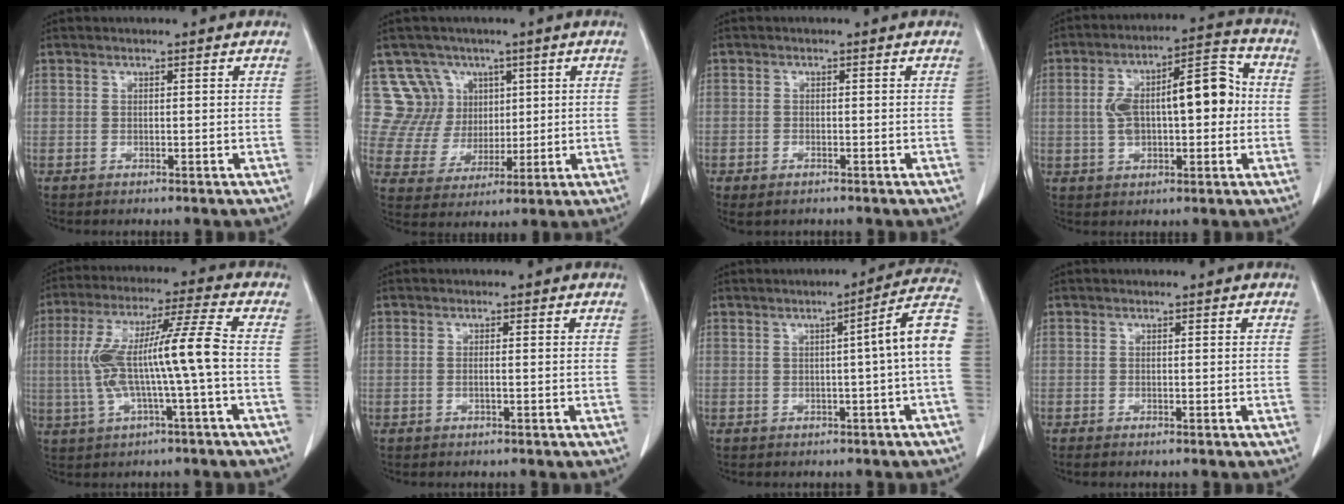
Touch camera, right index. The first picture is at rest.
{"total": 9.3, "force": [4.5, 8.1, -0.1], "torque": [0.005, 0.027, 0.089]}
{"total": 2.0, "force": [-1.3, 0.9, 1.2], "torque": [-0.026, -0.003, -0.014]}
{"total": 13.2, "force": [0.5, 4.9, 12.3], "torque": [-0.211, 0.042, 0.011]}
{"total": 12.2, "force": [-1.0, -0.1, 12.1], "torque": [-0.240, 0.024, -0.019]}
{"total": 0.7, "force": [-0.1, 0.0, 0.7], "torque": [-0.014, 0.001, -0.002]}
{"total": 7.7, "force": [-0.3, -1.3, 7.6], "torque": [-0.091, 0.016, -0.008]}
{"total": 1.1, "force": [-0.8, 0.1, 0.6], "torque": [-0.007, -0.003, -0.010]}